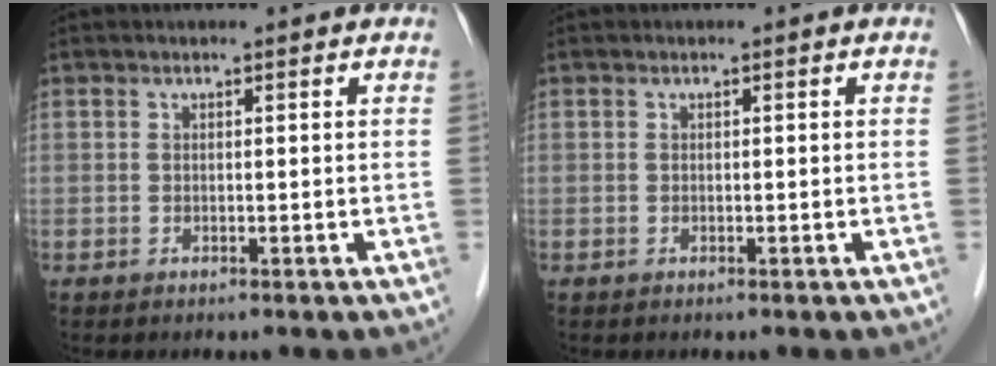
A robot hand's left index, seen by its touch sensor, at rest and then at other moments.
{"total": 0.0}